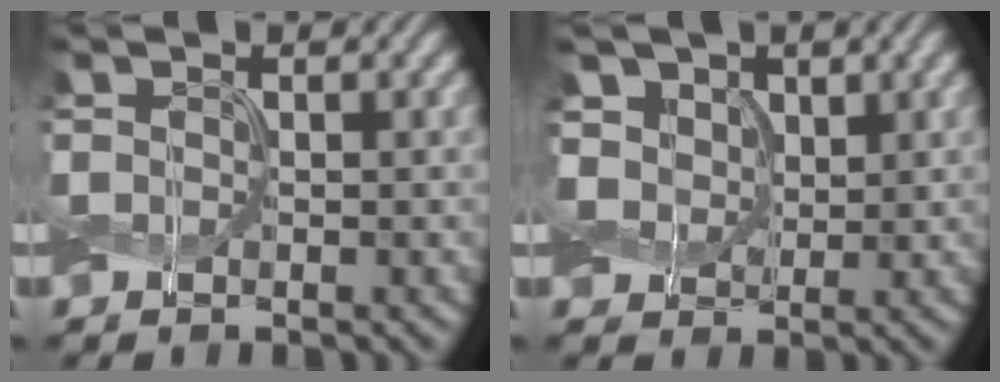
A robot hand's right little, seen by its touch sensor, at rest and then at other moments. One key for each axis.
{"total": 3.9, "fx": 2.0, "fy": 3.0, "fz": 1.6, "tx": -0.051, "ty": 0.010, "tz": 0.024}